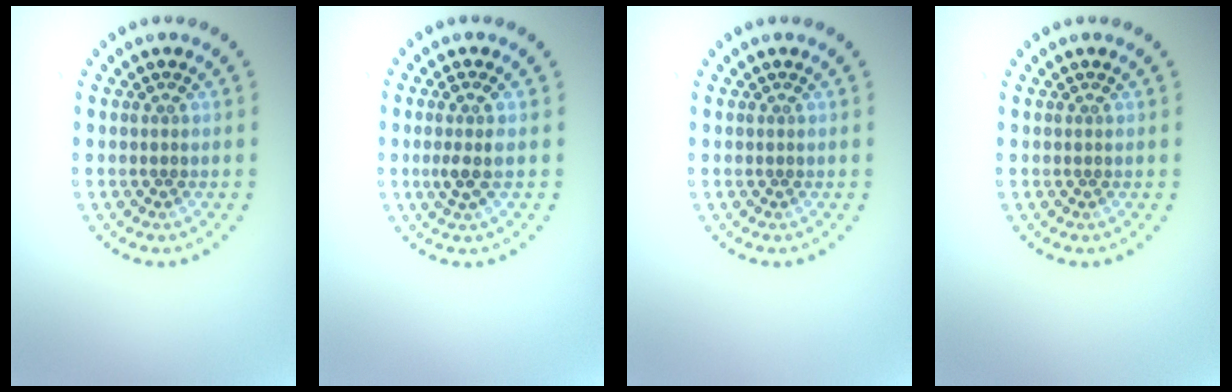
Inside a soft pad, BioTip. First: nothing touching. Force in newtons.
{"total": 1.7, "press": 1.5, "slide": 0.9}
{"total": 0.0}
{"total": 0.0}